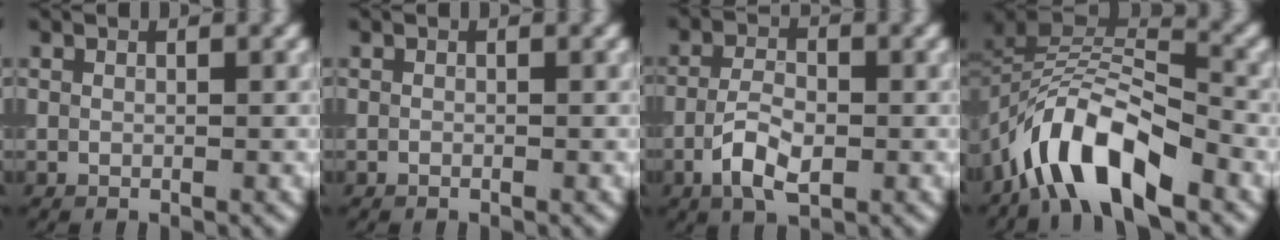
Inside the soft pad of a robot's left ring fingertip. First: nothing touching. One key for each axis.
{"total": 0.0}
{"total": 4.3, "fx": -1.8, "fy": 2.0, "fz": 3.4, "tx": -0.069, "ty": 0.001, "tz": -0.041}
{"total": 8.5, "fx": -5.3, "fy": 3.4, "fz": 5.7, "tx": -0.089, "ty": 0.008, "tz": -0.106}